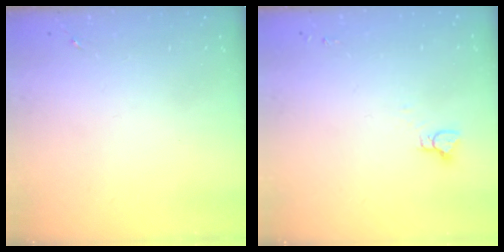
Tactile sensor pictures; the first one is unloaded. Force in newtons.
{"total": 3.2, "press": 3.2, "slide": 0.2}